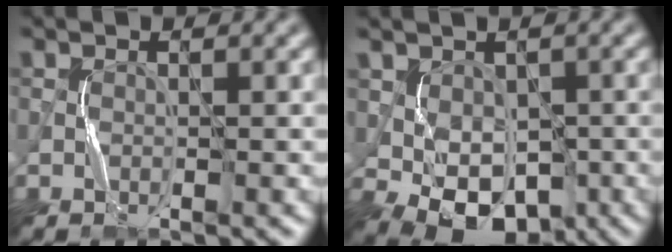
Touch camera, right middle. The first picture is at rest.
{"total": 5.9, "force": [-1.5, 4.3, 3.7], "torque": [-0.067, -0.010, -0.018]}